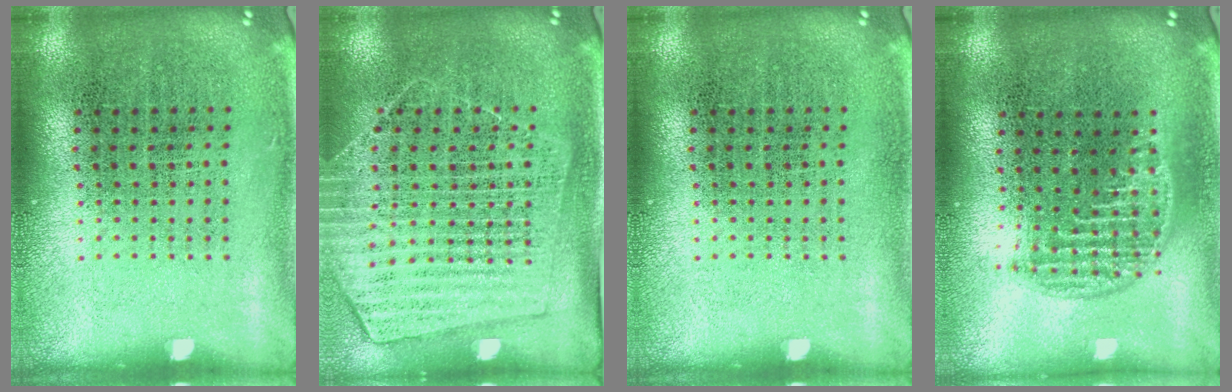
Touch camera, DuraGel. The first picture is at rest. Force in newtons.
{"total": 1.5, "press": 1.4, "slide": 0.6}
{"total": 0.0}
{"total": 1.3, "press": 1.1, "slide": 0.6}